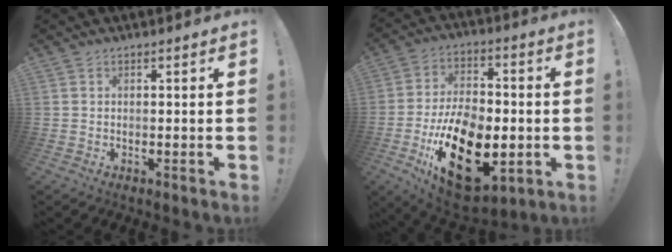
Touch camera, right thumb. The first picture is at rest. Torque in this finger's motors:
{"motor_torque": [1.20, 1.91, 1.60, -1.17, 0.68]}